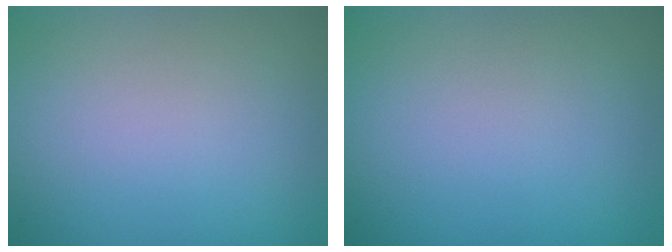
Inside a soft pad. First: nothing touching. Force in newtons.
{"total": 0.0}